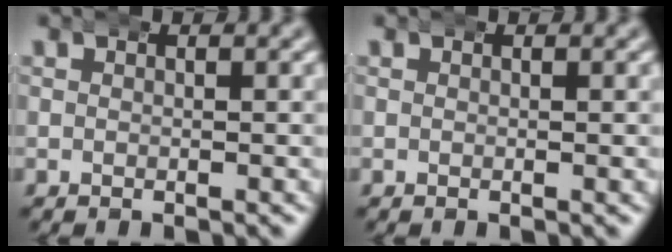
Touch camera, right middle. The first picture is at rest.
{"total": 0.0}